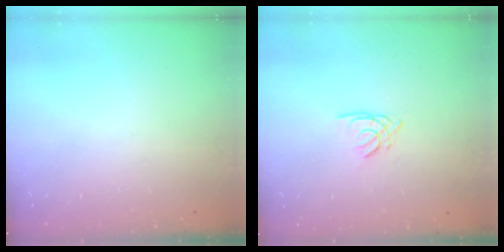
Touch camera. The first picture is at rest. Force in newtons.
{"total": 2.2, "press": 2.2, "slide": 0.0}